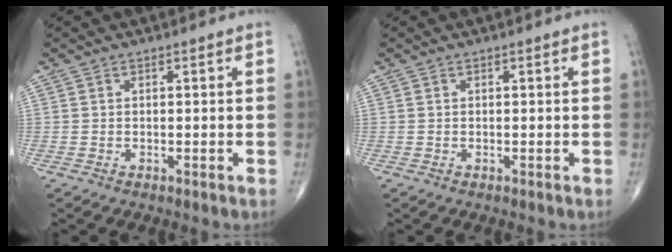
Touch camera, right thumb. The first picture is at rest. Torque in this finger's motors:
{"motor_torque": [0.02, 0.00, -0.07, -0.07, 0.02]}